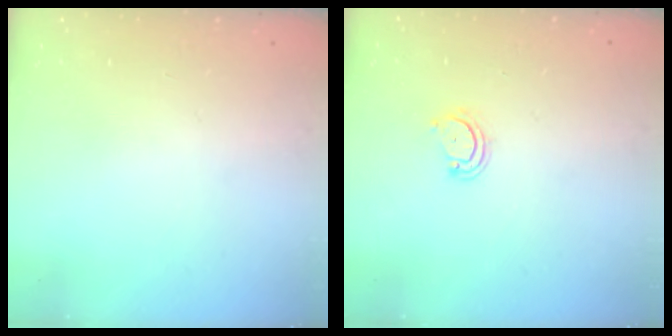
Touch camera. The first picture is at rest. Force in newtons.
{"total": 4.1, "press": 4.0, "slide": 0.4}